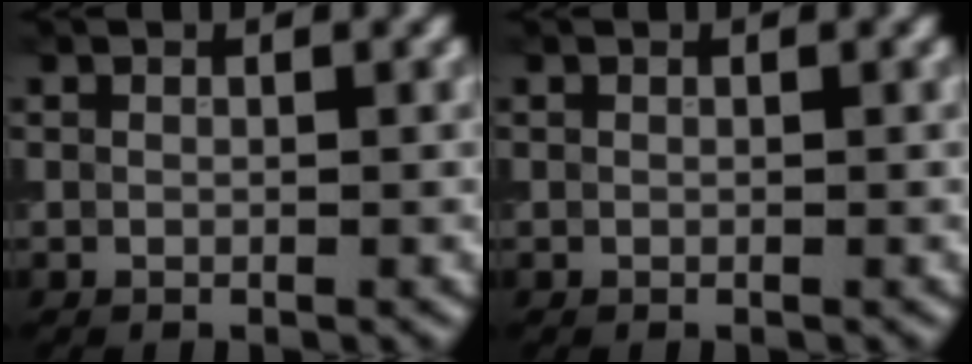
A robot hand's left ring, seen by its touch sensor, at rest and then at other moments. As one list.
[{"total": 0.0}]